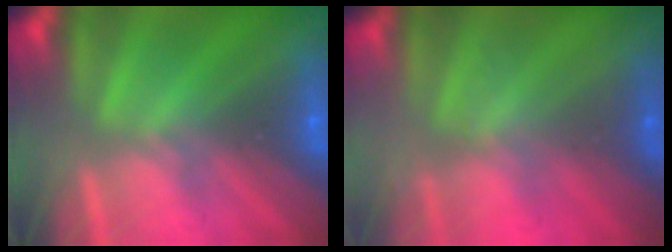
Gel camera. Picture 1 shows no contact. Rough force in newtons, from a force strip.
{"total": 2.3}